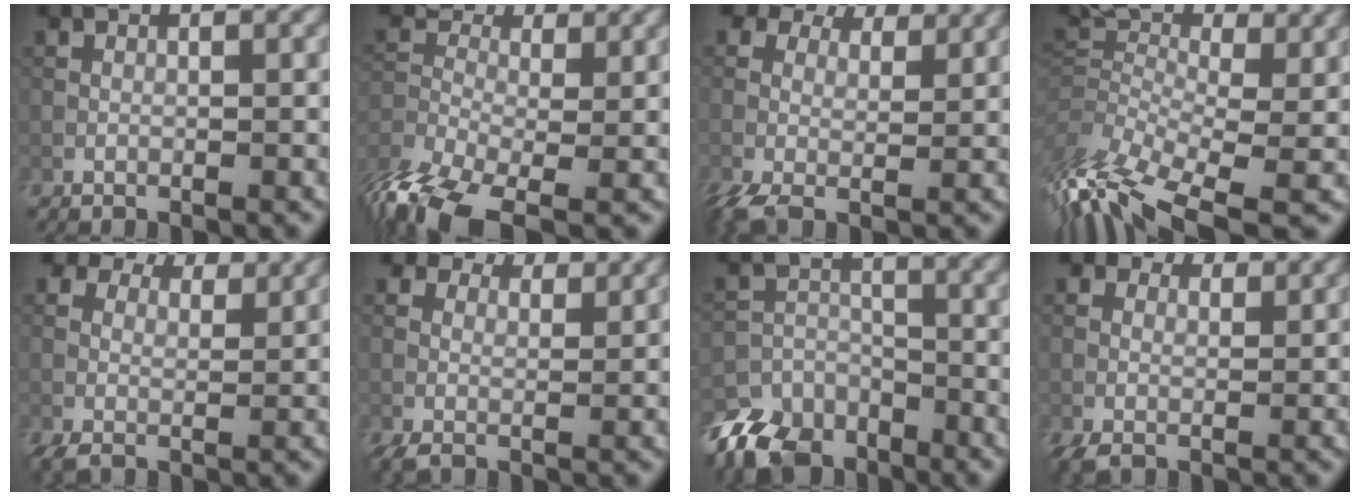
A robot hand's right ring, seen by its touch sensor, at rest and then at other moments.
{"total": 8.4, "force": [-4.9, 4.0, 5.6], "torque": [-0.124, -0.013, -0.105]}
{"total": 7.3, "force": [2.8, 4.6, 5.0], "torque": [-0.118, -0.006, 0.052]}
{"total": 10.0, "force": [-3.9, 5.0, 7.8], "torque": [-0.174, 0.002, -0.068]}
{"total": 7.7, "force": [5.1, 4.2, 4.0], "torque": [-0.084, 0.004, 0.085]}
{"total": 6.9, "force": [4.4, 3.9, 3.6], "torque": [-0.076, 0.002, 0.072]}
{"total": 8.1, "force": [-6.3, 4.6, 2.2], "torque": [-0.031, -0.014, -0.112]}
{"total": 5.7, "force": [2.7, 3.8, 3.3], "torque": [-0.073, -0.004, 0.045]}